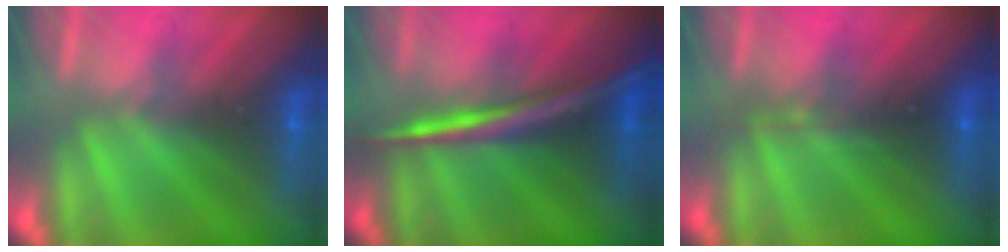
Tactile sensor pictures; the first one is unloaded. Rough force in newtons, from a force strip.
{"total": 2.8}
{"total": 2.3}